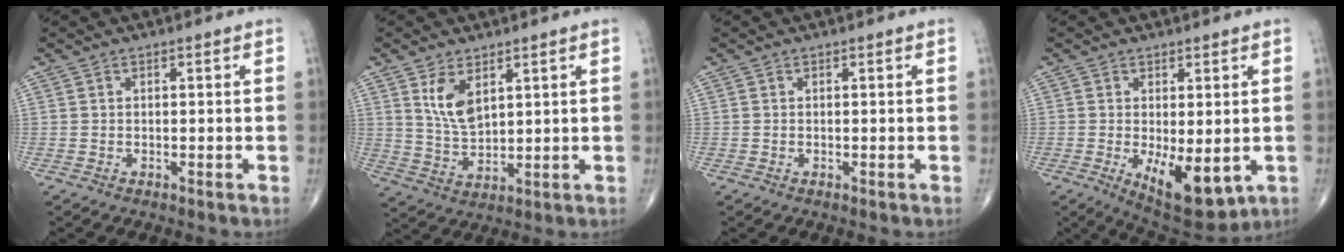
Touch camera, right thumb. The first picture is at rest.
{"total": 6.8, "force": [3.1, 3.5, 4.9], "torque": [-0.081, -0.020, 0.069]}
{"total": 0.0}
{"total": 10.6, "force": [-2.3, 4.6, 9.2], "torque": [-0.122, -0.022, -0.018]}